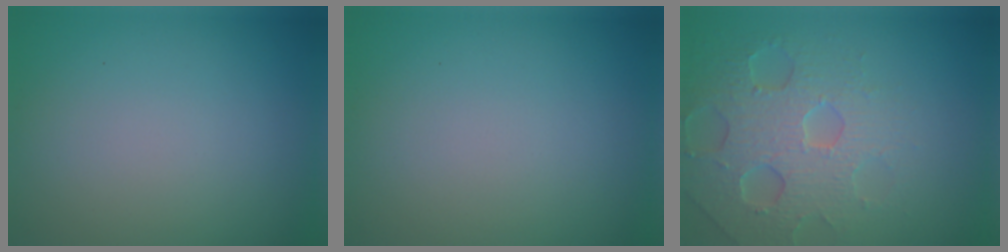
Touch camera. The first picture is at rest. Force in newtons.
{"total": 0.0}
{"total": 4.6, "press": 4.5, "slide": 1.0}